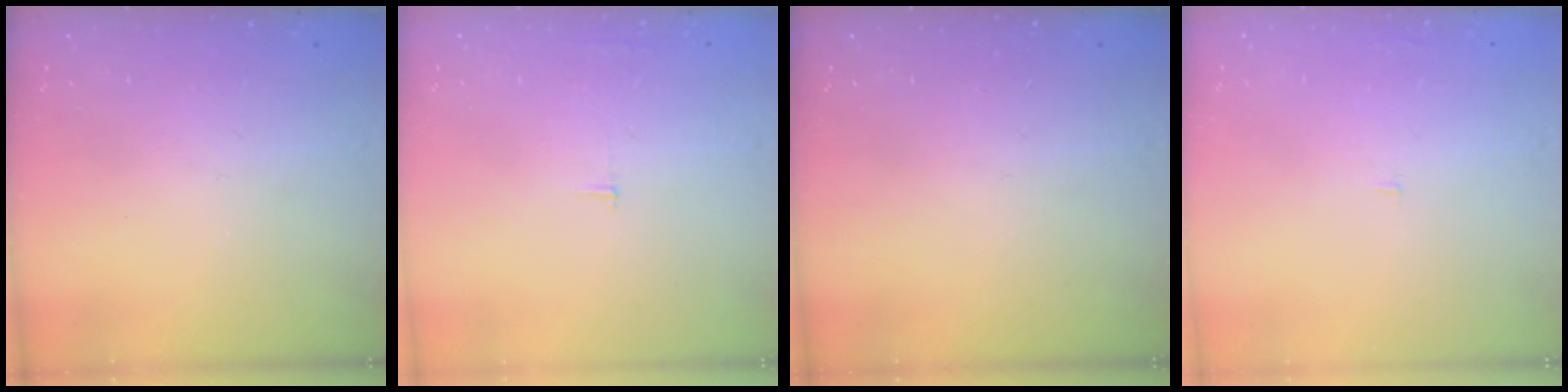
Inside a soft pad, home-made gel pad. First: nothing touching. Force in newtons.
{"total": 2.3, "press": 2.3, "slide": 0.2}
{"total": 0.0}
{"total": 1.2, "press": 1.2, "slide": 0.1}